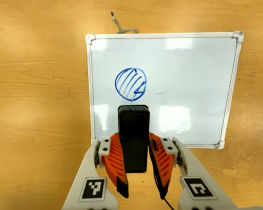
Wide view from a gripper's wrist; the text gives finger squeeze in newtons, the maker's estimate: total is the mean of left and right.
{"total": 6.9, "left": 5.3, "right": 8.5}